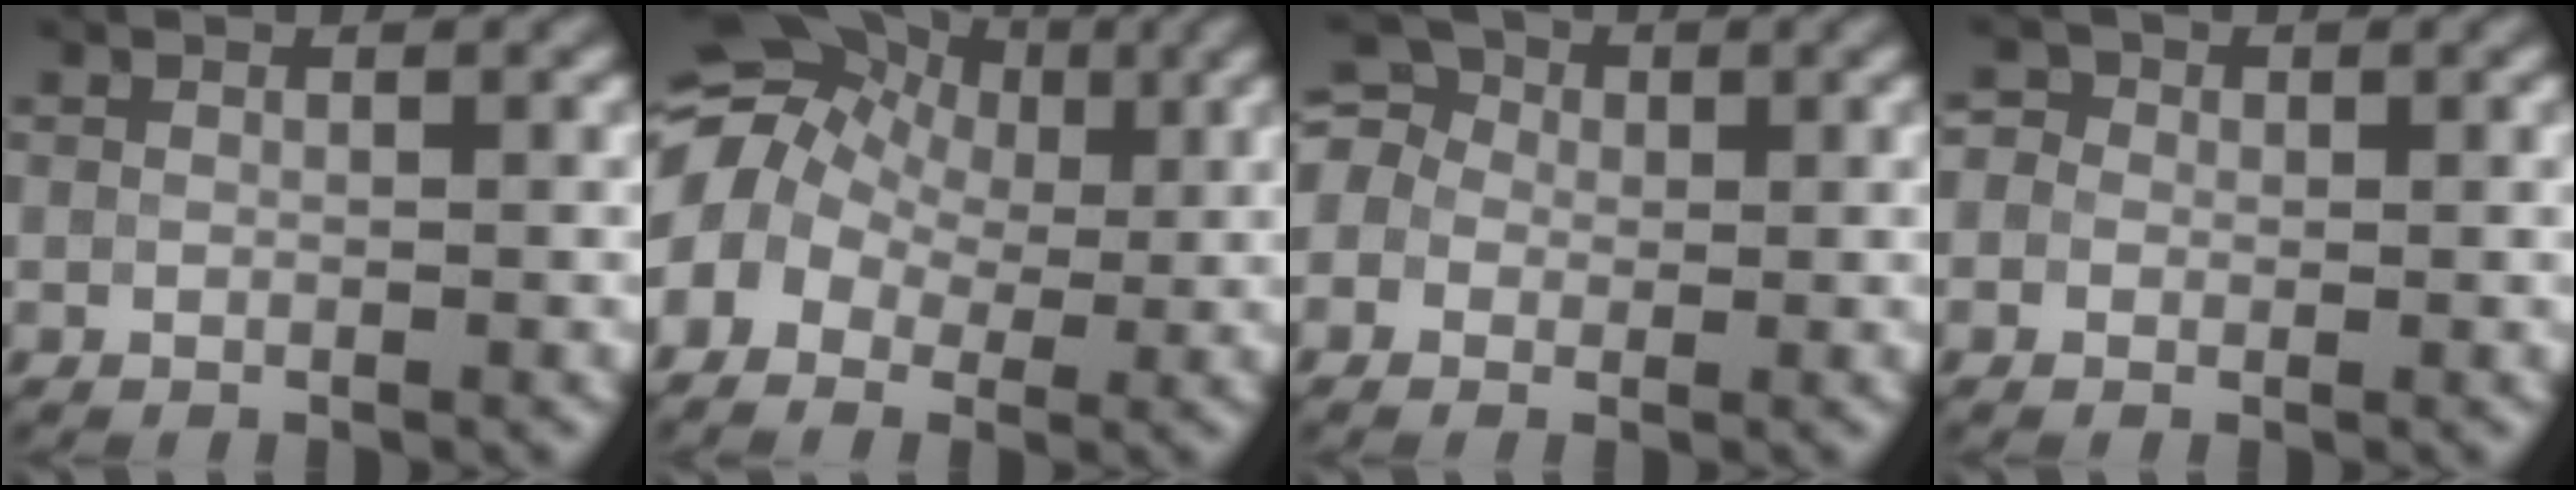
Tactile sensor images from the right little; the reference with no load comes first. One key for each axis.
{"total": 8.6, "fx": 1.0, "fy": 6.6, "fz": 5.5, "tx": -0.096, "ty": 0.033, "tz": 0.005}
{"total": 4.0, "fx": 0.4, "fy": 3.6, "fz": 1.8, "tx": -0.026, "ty": 0.026, "tz": -0.021}
{"total": 2.3, "fx": 0.7, "fy": 1.9, "fz": 1.0, "tx": 0.001, "ty": 0.016, "tz": -0.014}